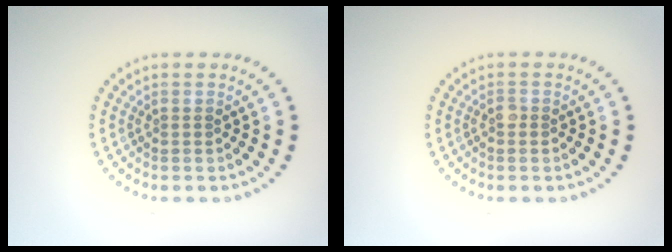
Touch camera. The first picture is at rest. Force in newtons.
{"total": 0.6, "press": 0.5, "slide": 0.3}